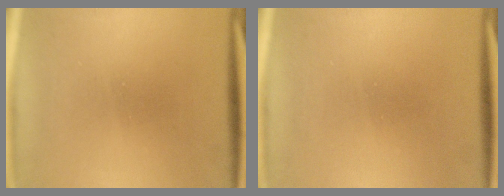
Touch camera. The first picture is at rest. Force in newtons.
{"total": 1.9}